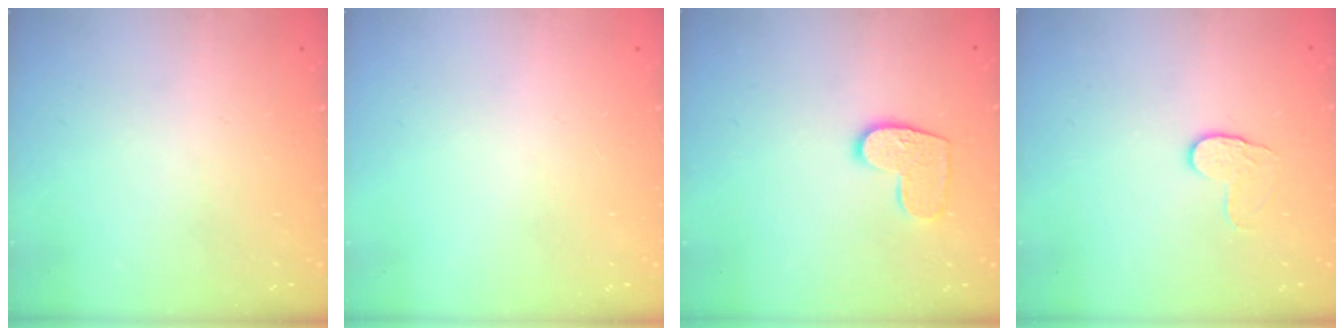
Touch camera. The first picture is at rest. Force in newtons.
{"total": 0.0}
{"total": 9.3, "press": 9.3, "slide": 0.4}
{"total": 4.3, "press": 4.3, "slide": 0.4}